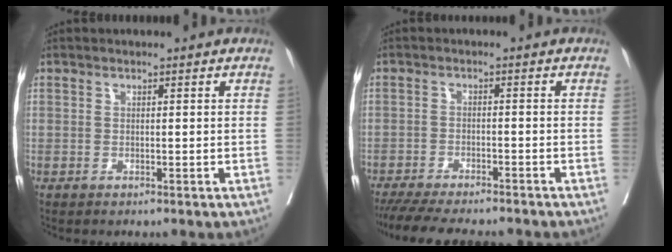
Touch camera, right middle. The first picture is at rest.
{"total": 13.5, "force": [-11.9, 2.3, 5.8], "torque": [-0.100, -0.020, -0.168]}